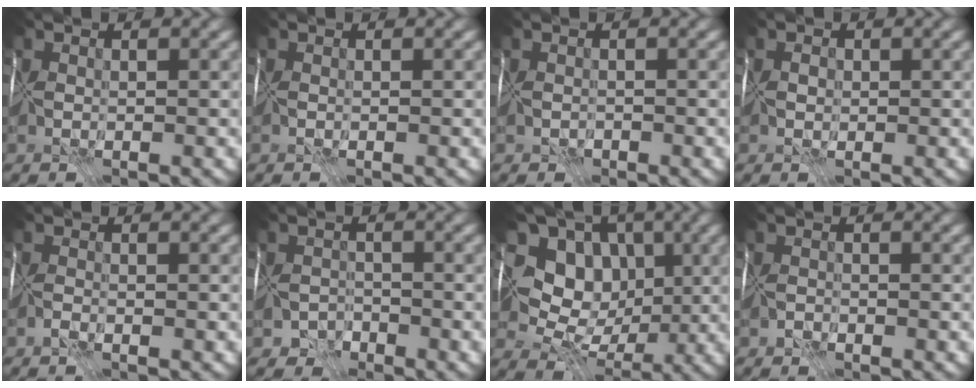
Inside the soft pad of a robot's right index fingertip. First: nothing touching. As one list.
[{"total": 0.0}, {"total": 1.7, "force": [-1.3, 1.0, 0.3], "torque": [-0.005, -0.006, -0.020]}, {"total": 1.7, "force": [0.1, 1.4, 0.9], "torque": [-0.004, 0.010, -0.007]}, {"total": 1.6, "force": [-1.2, -0.8, -0.6], "torque": [0.021, -0.002, -0.027]}, {"total": 5.1, "force": [-4.2, 2.9, 0.3], "torque": [0.029, -0.025, -0.077]}, {"total": 6.8, "force": [1.9, 5.5, 3.6], "torque": [-0.037, -0.002, 0.019]}, {"total": 2.5, "force": [-2.5, 0.6, -0.1], "torque": [0.019, -0.008, -0.040]}]